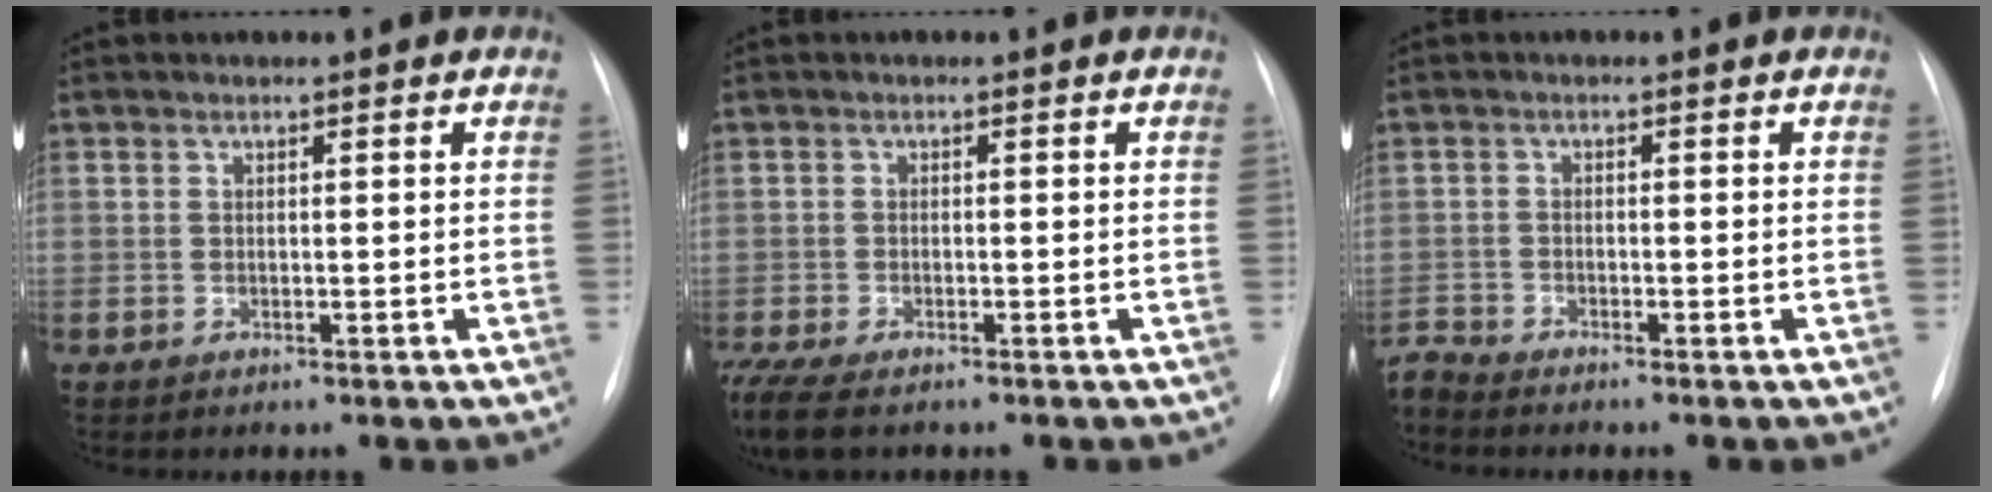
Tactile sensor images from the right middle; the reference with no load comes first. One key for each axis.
{"total": 8.4, "fx": -6.2, "fy": 2.9, "fz": 4.9, "tx": -0.106, "ty": -0.013, "tz": -0.101}
{"total": 2.5, "fx": -2.4, "fy": -0.7, "fz": -0.1, "tx": -0.004, "ty": -0.016, "tz": -0.049}